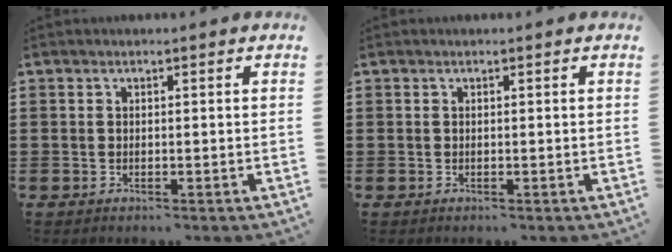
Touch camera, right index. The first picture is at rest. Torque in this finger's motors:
{"motor_torque": [0.05, 0.03, -0.02, 0.01]}